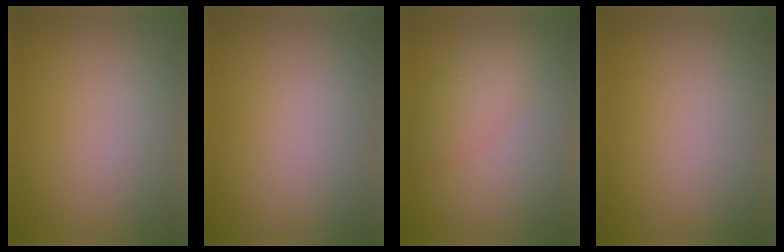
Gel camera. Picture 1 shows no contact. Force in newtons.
{"total": 0.0}
{"total": 1.9, "press": 1.9, "slide": 0.2}
{"total": 0.0}